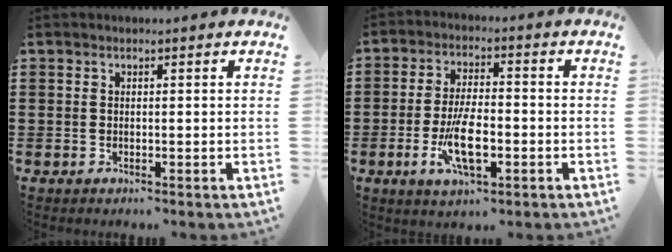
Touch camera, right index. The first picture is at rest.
{"total": 8.5, "force": [-2.5, 3.2, 7.5], "torque": [-0.161, -0.013, -0.048]}